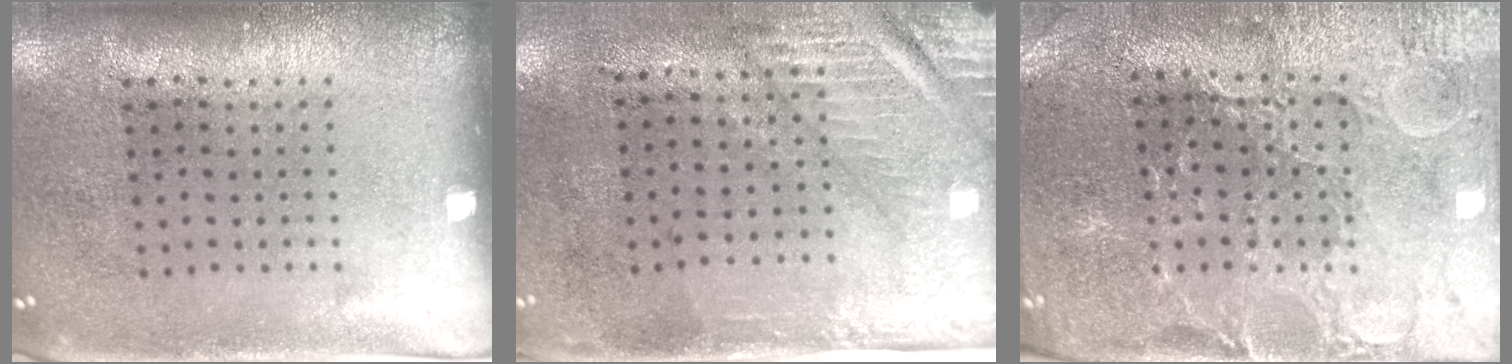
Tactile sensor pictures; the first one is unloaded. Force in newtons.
{"total": 3.0, "press": 2.5, "slide": 1.6}
{"total": 1.9, "press": 1.8, "slide": 0.5}